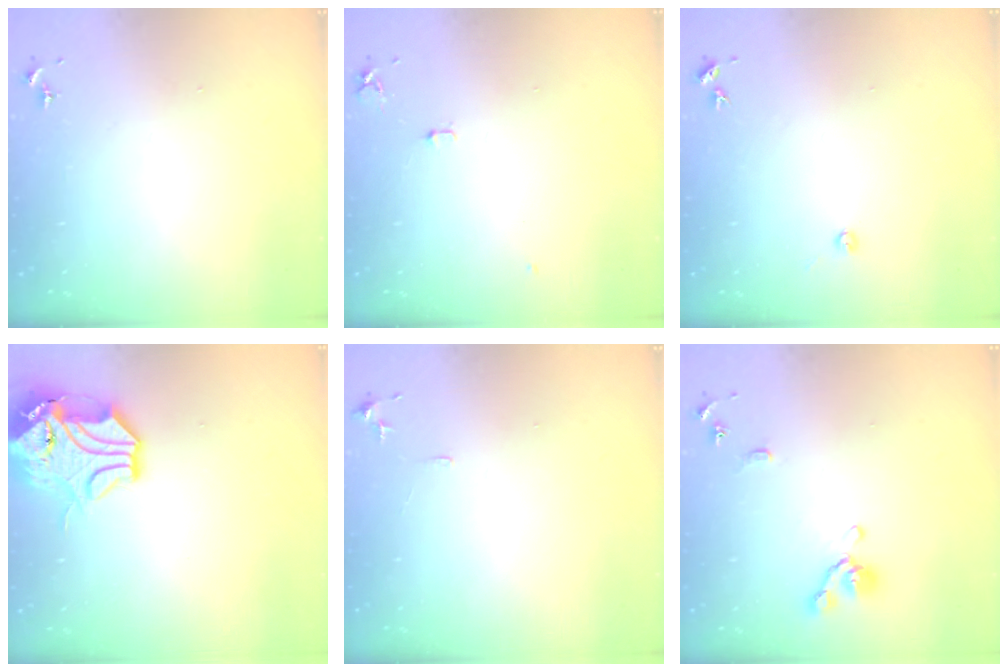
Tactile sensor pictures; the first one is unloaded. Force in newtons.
{"total": 5.2, "press": 5.1, "slide": 0.6}
{"total": 2.2, "press": 2.2, "slide": 0.3}
{"total": 13.7, "press": 13.5, "slide": 1.8}
{"total": 5.7, "press": 5.6, "slide": 0.6}
{"total": 9.9, "press": 9.8, "slide": 1.3}